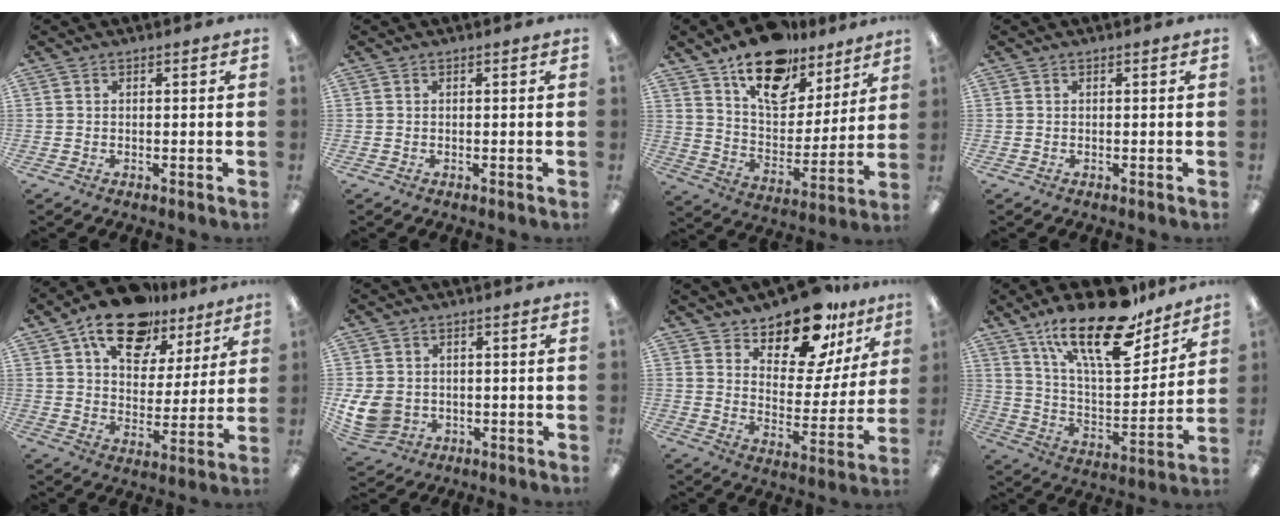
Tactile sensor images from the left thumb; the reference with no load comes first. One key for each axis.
{"total": 0.0}
{"total": 18.6, "fx": 12.9, "fy": 10.0, "fz": 9.0, "tx": -0.138, "ty": -0.076, "tz": 0.226}
{"total": 0.0}
{"total": 16.6, "fx": 11.8, "fy": 8.8, "fz": 7.7, "tx": -0.123, "ty": -0.065, "tz": 0.208}
{"total": 8.5, "fx": -0.5, "fy": 7.3, "fz": 4.3, "tx": -0.111, "ty": 0.005, "tz": -0.006}
{"total": 16.8, "fx": 13.7, "fy": 6.6, "fz": 7.1, "tx": -0.113, "ty": -0.099, "tz": 0.237}
{"total": 23.8, "fx": 16.2, "fy": 8.7, "fz": 15.0, "tx": -0.243, "ty": -0.098, "tz": 0.277}